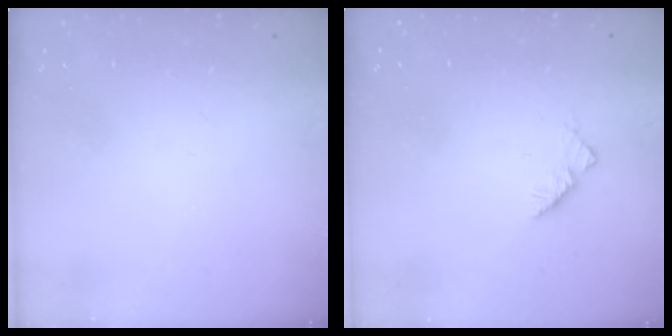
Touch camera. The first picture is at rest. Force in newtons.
{"total": 2.9, "press": 2.8, "slide": 0.7}